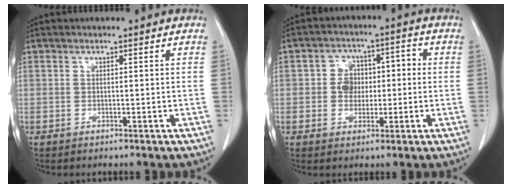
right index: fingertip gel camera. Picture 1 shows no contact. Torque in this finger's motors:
{"motor_torque": [0.06, 0.09, 0.11, 0.02]}